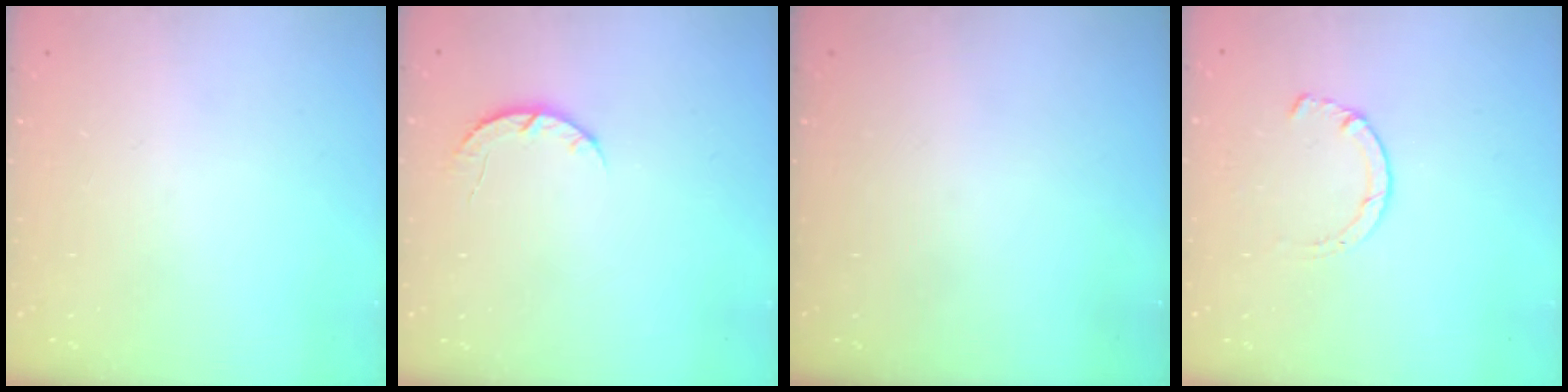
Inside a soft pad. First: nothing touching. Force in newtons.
{"total": 3.9, "press": 3.8, "slide": 0.6}
{"total": 0.0}
{"total": 1.5, "press": 1.5, "slide": 0.3}